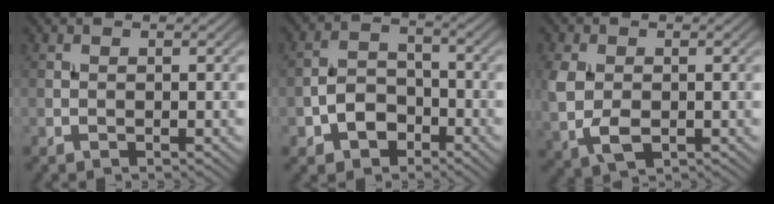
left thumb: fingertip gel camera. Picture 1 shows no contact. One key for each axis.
{"total": 5.4, "fx": -2.6, "fy": 3.7, "fz": 2.8, "tx": -0.052, "ty": 0.002, "tz": -0.059}
{"total": 5.4, "fx": -0.5, "fy": 3.8, "fz": 3.9, "tx": -0.103, "ty": -0.005, "tz": -0.009}